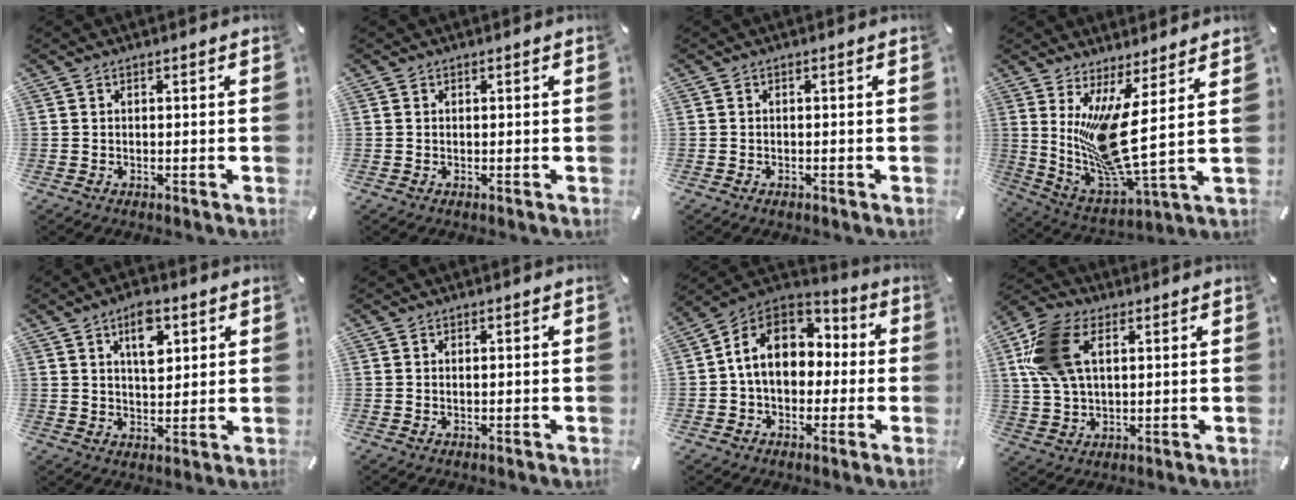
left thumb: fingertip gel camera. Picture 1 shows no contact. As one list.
[{"total": 0.0}, {"total": 0.5, "force": [-0.4, 0.2, 0.3], "torque": [-0.005, -0.002, -0.007]}, {"total": 17.6, "force": [4.0, 4.6, 16.5], "torque": [-0.334, -0.039, 0.068]}, {"total": 8.7, "force": [3.9, 4.8, 6.1], "torque": [-0.083, -0.007, 0.062]}, {"total": 0.5, "force": [0.2, 0.0, 0.5], "torque": [-0.009, -0.001, 0.004]}, {"total": 13.0, "force": [0.6, 10.5, 7.6], "torque": [-0.158, 0.007, 0.011]}, {"total": 13.5, "force": [4.5, 8.5, 9.4], "torque": [-0.220, 0.009, 0.084]}]